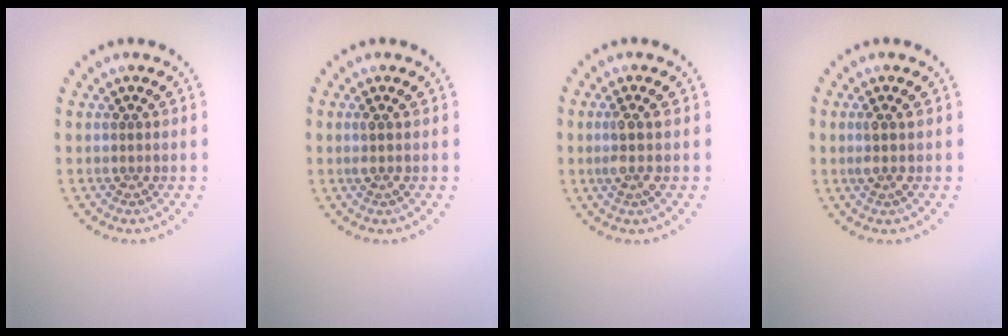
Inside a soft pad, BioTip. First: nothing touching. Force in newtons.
{"total": 0.6, "press": 0.5, "slide": 0.4}
{"total": 1.9, "press": 1.6, "slide": 1.0}
{"total": 1.1, "press": 0.9, "slide": 0.6}